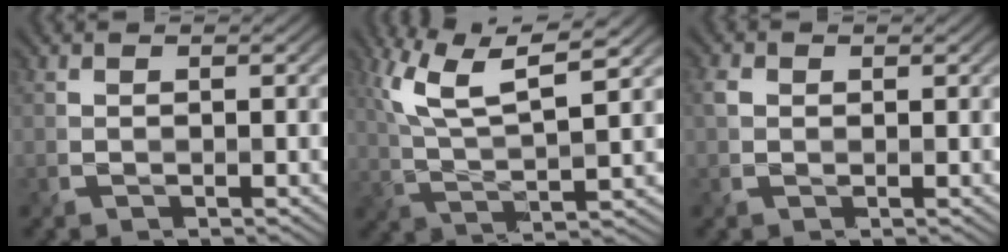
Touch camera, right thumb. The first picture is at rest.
{"total": 10.9, "force": [5.5, 3.1, 8.9], "torque": [-0.196, 0.009, 0.107]}
{"total": 1.6, "force": [0.4, 1.3, 0.9], "torque": [-0.025, 0.000, 0.007]}